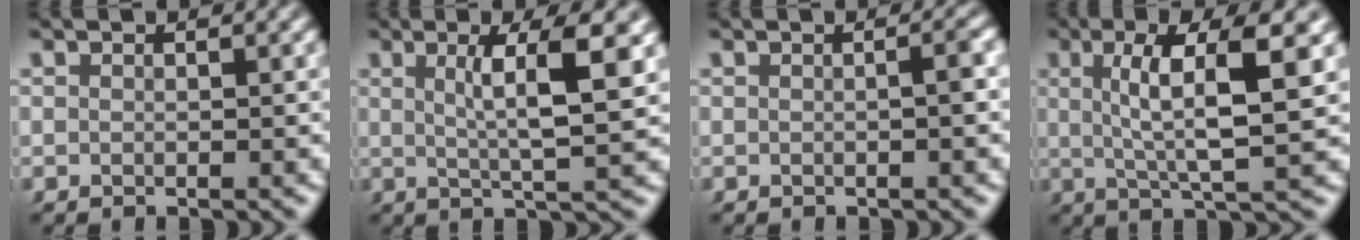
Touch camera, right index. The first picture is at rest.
{"total": 4.5, "force": [1.4, -0.3, 4.3], "torque": [-0.069, 0.004, 0.021]}
{"total": 1.2, "force": [0.0, 0.0, 1.2], "torque": [-0.018, 0.006, -0.002]}
{"total": 6.1, "force": [1.7, 0.7, 5.9], "torque": [-0.090, 0.007, 0.025]}